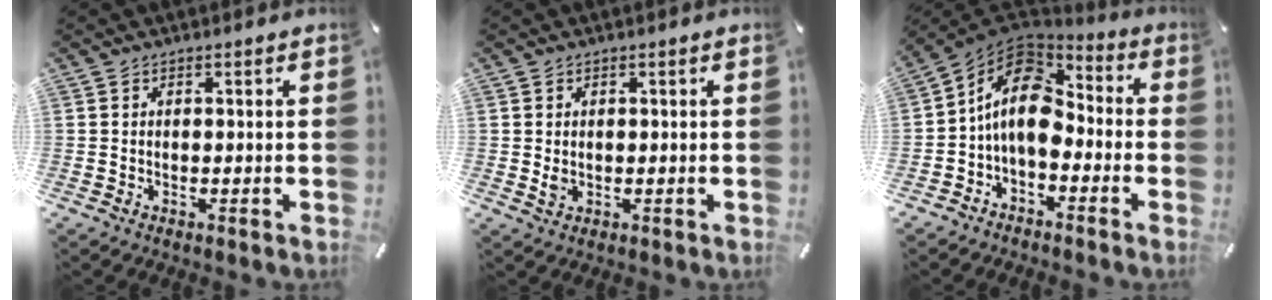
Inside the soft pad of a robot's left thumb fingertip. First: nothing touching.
{"total": 1.5, "force": [0.0, 1.3, 0.8], "torque": [-0.010, -0.001, -0.001]}
{"total": 12.5, "force": [-1.7, 8.5, 9.0], "torque": [-0.165, 0.015, -0.035]}